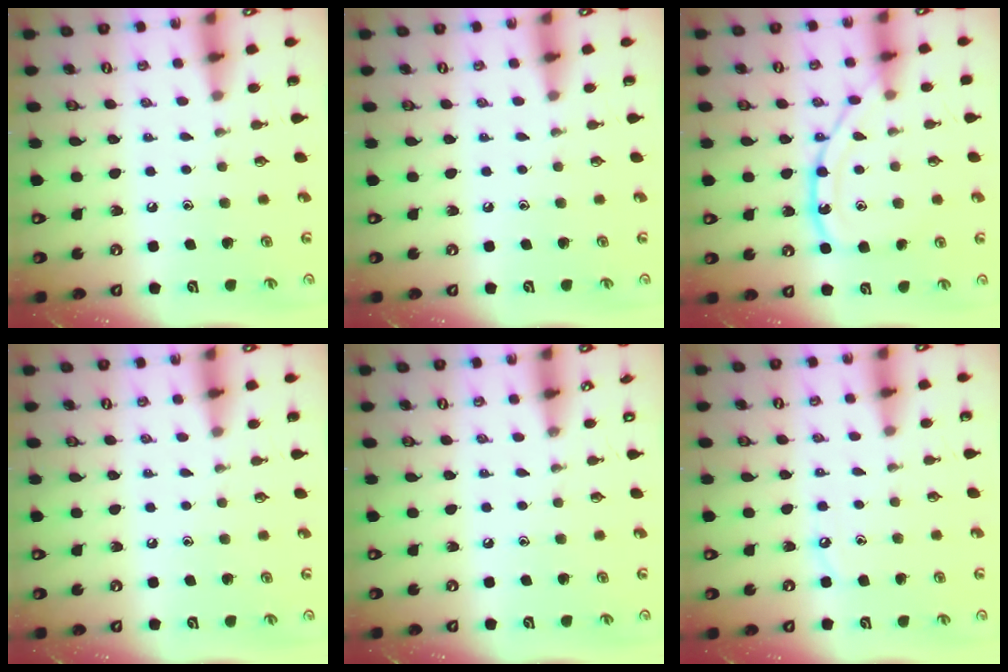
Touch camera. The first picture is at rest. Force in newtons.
{"total": 0.0}
{"total": 14.0, "press": 13.9, "slide": 1.4}
{"total": 0.0}
{"total": 0.0}
{"total": 3.9, "press": 3.9, "slide": 0.5}